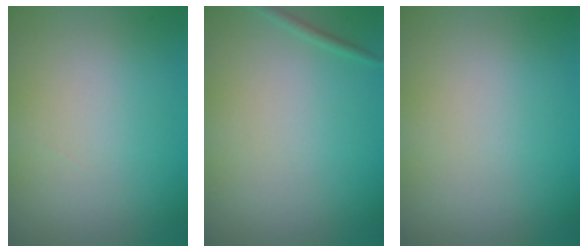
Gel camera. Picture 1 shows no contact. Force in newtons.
{"total": 0.6, "press": 0.6, "slide": 0.1}
{"total": 0.0}